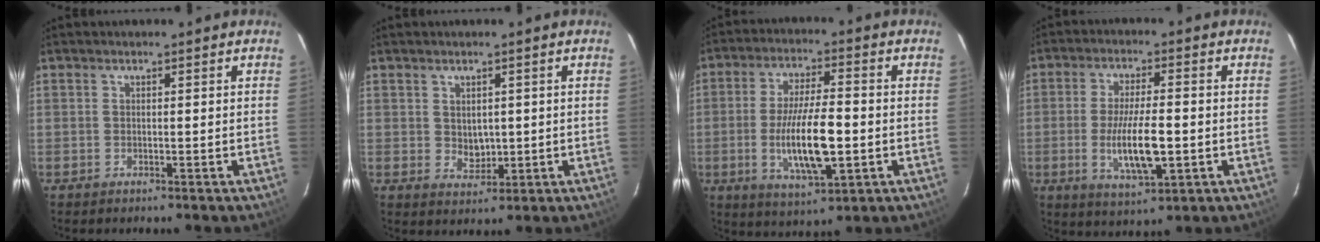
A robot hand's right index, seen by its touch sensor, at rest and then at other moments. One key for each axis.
{"total": 3.4, "fx": 0.6, "fy": 2.7, "fz": 1.9, "tx": -0.029, "ty": -0.001, "tz": 0.018}
{"total": 13.4, "fx": -2.6, "fy": 4.0, "fz": 12.5, "tx": -0.242, "ty": -0.013, "tz": -0.041}
{"total": 10.7, "fx": -2.1, "fy": 3.1, "fz": 10.0, "tx": -0.191, "ty": -0.014, "tz": -0.034}